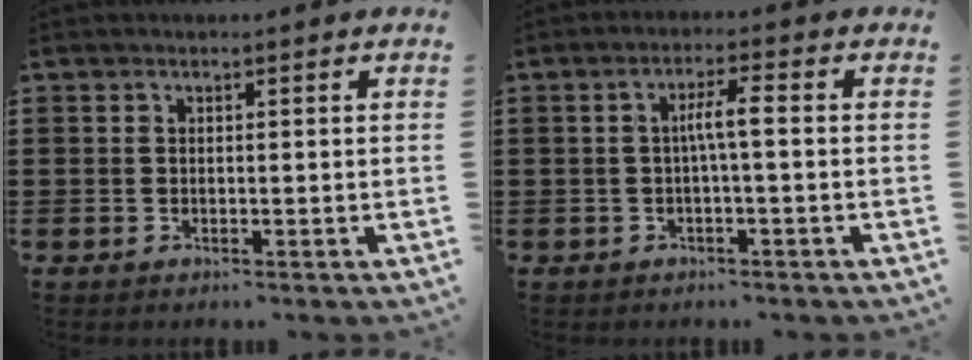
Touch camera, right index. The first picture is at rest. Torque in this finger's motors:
{"motor_torque": [0.74, -0.41, 0.41, 0.13]}